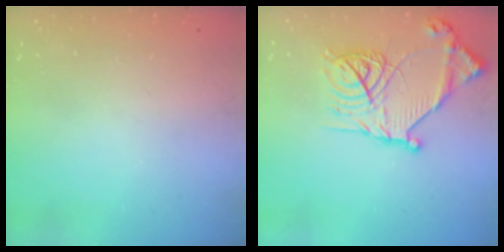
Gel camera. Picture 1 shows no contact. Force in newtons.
{"total": 18.8, "press": 18.7, "slide": 2.0}